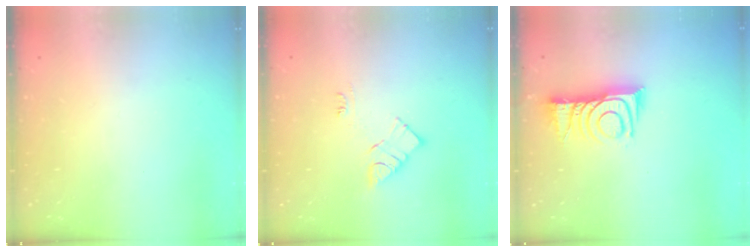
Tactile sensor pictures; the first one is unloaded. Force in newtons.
{"total": 8.7, "press": 8.7, "slide": 0.3}
{"total": 11.4, "press": 11.4, "slide": 0.6}